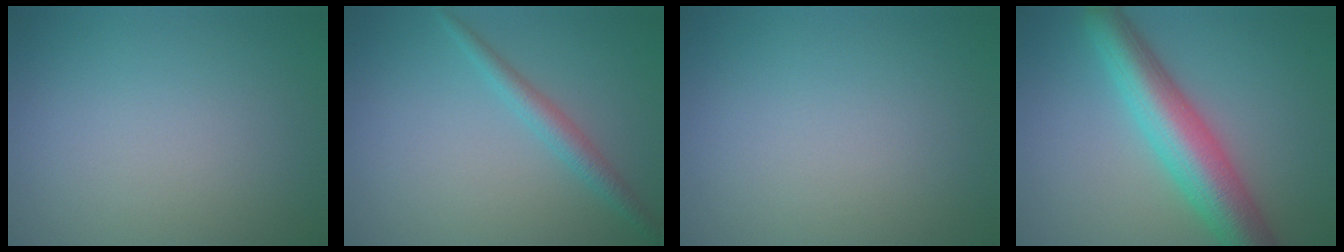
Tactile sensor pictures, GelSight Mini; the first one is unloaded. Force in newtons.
{"total": 2.0, "press": 2.0, "slide": 0.1}
{"total": 0.0}
{"total": 7.6, "press": 7.6, "slide": 0.1}